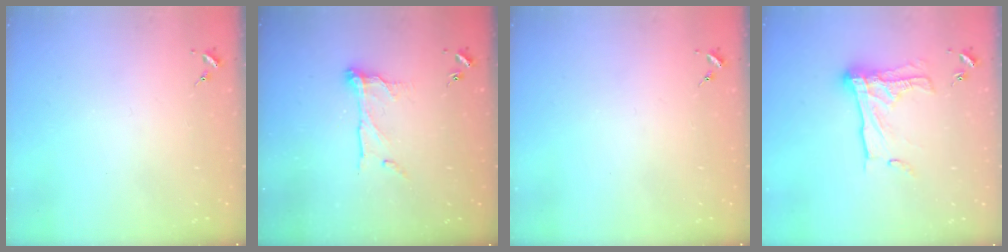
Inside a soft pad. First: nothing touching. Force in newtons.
{"total": 11.4, "press": 11.3, "slide": 1.0}
{"total": 0.0}
{"total": 15.9, "press": 15.9, "slide": 1.2}